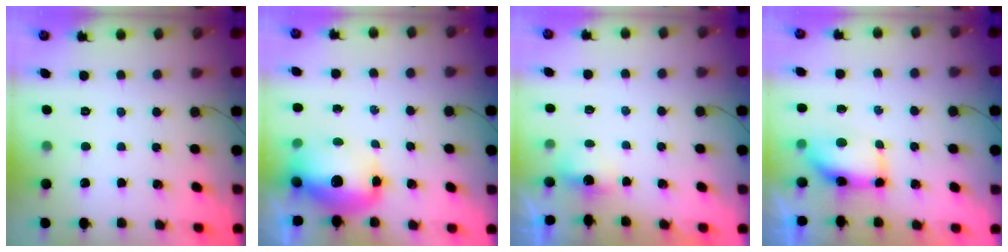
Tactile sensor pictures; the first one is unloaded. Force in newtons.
{"total": 14.1, "press": 13.8, "slide": 3.3}
{"total": 2.9, "press": 2.8, "slide": 0.8}
{"total": 7.3, "press": 7.2, "slide": 1.1}